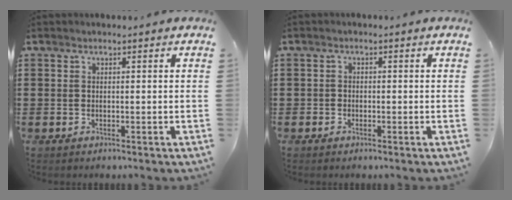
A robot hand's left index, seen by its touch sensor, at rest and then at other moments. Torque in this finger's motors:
{"motor_torque": [-0.50, 0.80, -0.04, -0.01]}